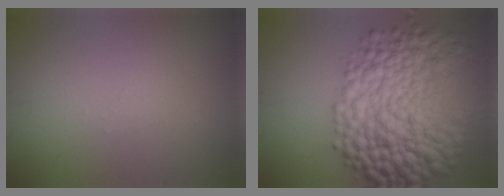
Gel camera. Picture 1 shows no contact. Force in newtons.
{"total": 12.7, "press": 12.7, "slide": 0.2}